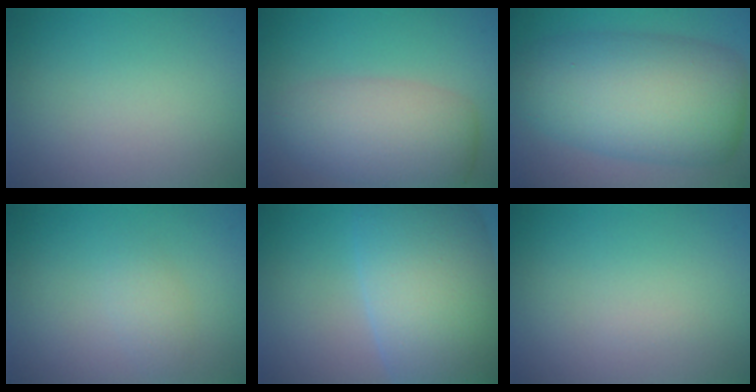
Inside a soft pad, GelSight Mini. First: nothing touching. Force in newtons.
{"total": 6.0, "press": 6.0, "slide": 0.4}
{"total": 11.4, "press": 11.4, "slide": 0.2}
{"total": 1.4, "press": 1.4, "slide": 0.1}
{"total": 13.6, "press": 13.6, "slide": 0.3}
{"total": 0.0}